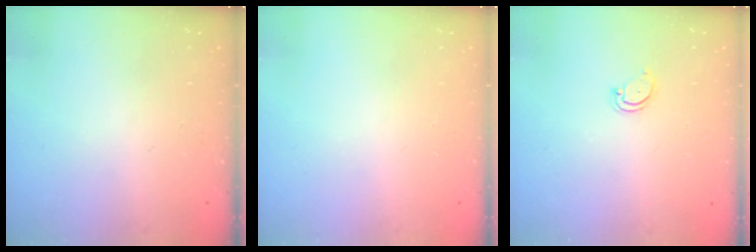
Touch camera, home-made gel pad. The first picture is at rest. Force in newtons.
{"total": 0.0}
{"total": 2.8, "press": 2.8, "slide": 0.2}